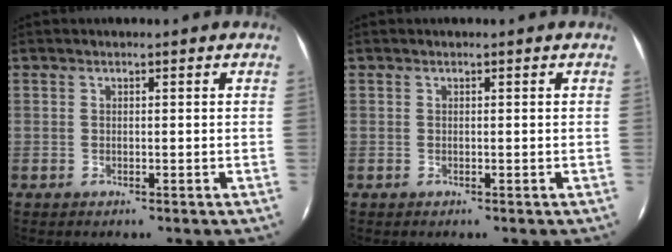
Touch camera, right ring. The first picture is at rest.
{"total": 0.0}